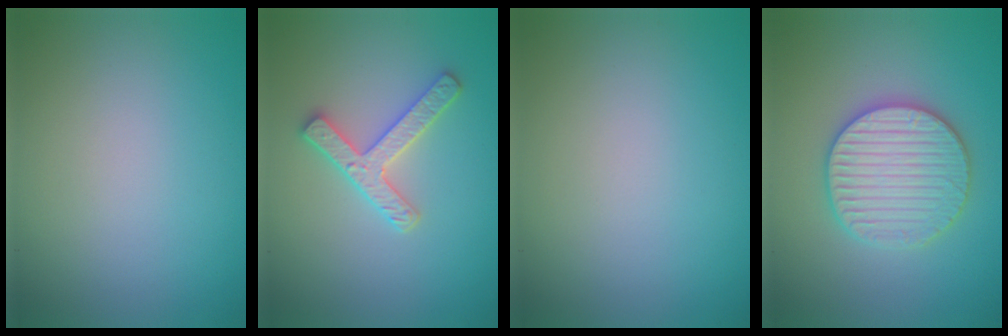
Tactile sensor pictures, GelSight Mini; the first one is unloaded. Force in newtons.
{"total": 3.1, "press": 2.9, "slide": 1.1}
{"total": 0.0}
{"total": 5.9, "press": 5.7, "slide": 1.1}